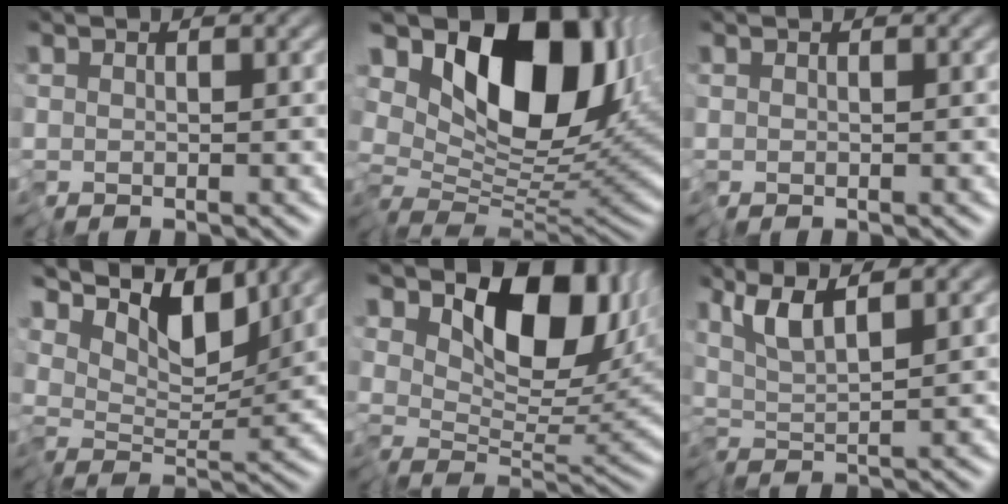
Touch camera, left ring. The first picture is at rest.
{"total": 14.1, "force": [5.0, 7.5, 10.8], "torque": [-0.172, 0.018, 0.079]}
{"total": 0.0}
{"total": 6.8, "force": [5.0, 2.4, 3.9], "torque": [-0.068, 0.008, 0.081]}
{"total": 9.6, "force": [4.3, 5.1, 6.9], "torque": [-0.106, -0.010, 0.071]}
{"total": 3.7, "force": [2.4, -0.1, 2.8], "torque": [-0.055, 0.007, 0.049]}